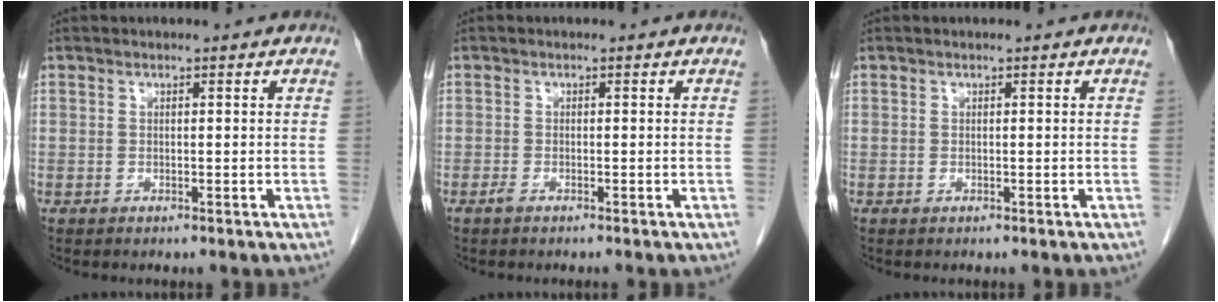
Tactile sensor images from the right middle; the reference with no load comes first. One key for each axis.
{"total": 0.7, "fx": -0.6, "fy": 0.0, "fz": 0.4, "tx": -0.011, "ty": 0.000, "tz": -0.012}
{"total": 0.0}